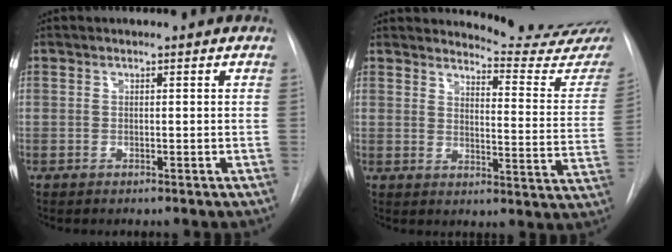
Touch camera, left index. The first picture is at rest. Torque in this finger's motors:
{"motor_torque": [0.83, -1.31, 0.08, 0.01]}